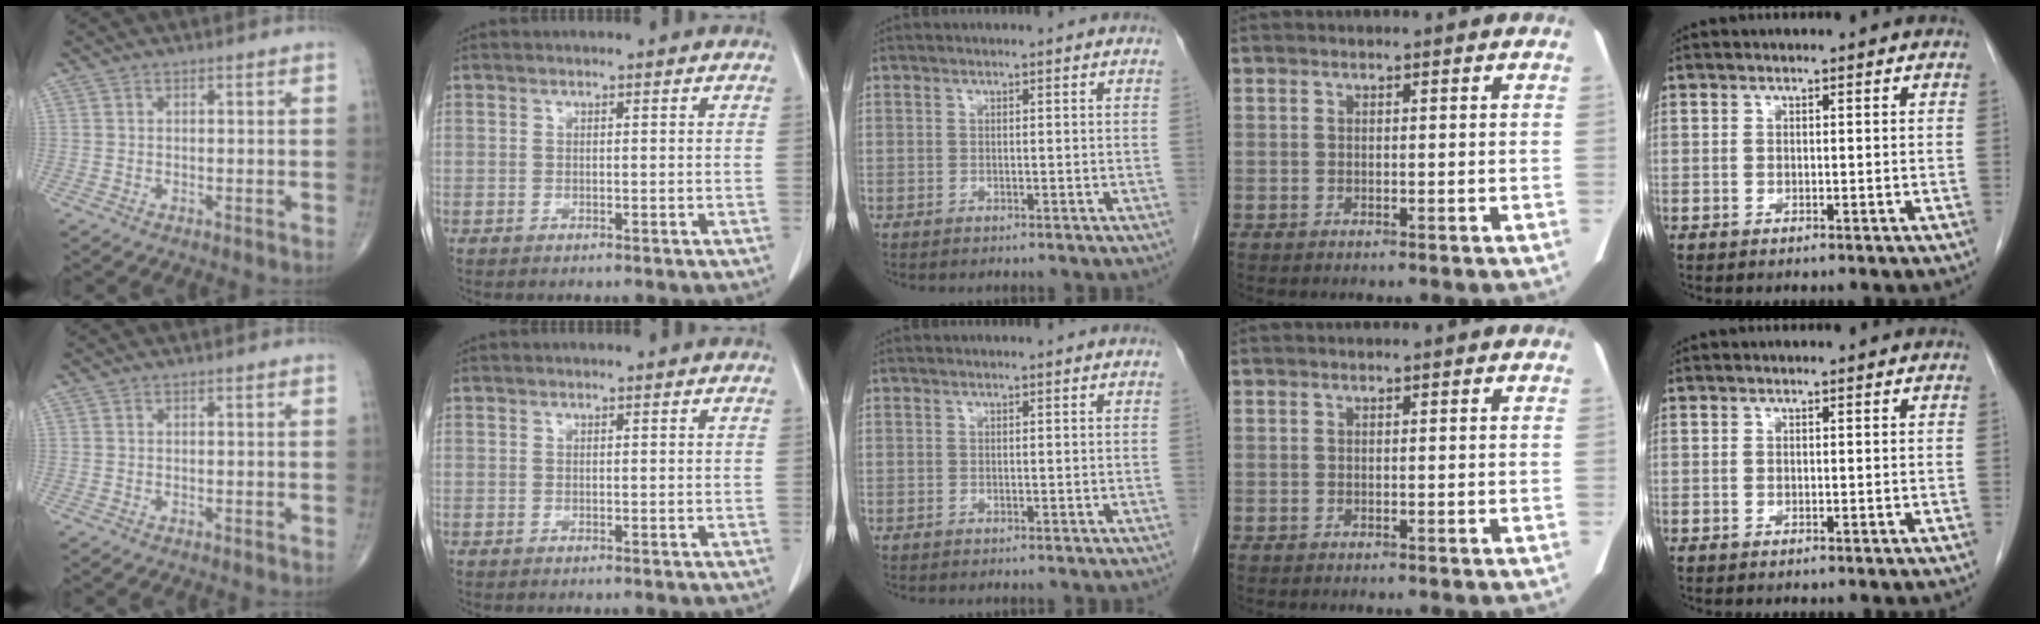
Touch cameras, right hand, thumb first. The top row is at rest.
{}